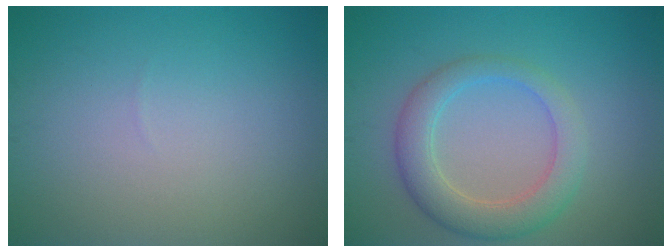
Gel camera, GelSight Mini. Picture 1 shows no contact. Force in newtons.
{"total": 4.4, "press": 4.4, "slide": 0.4}